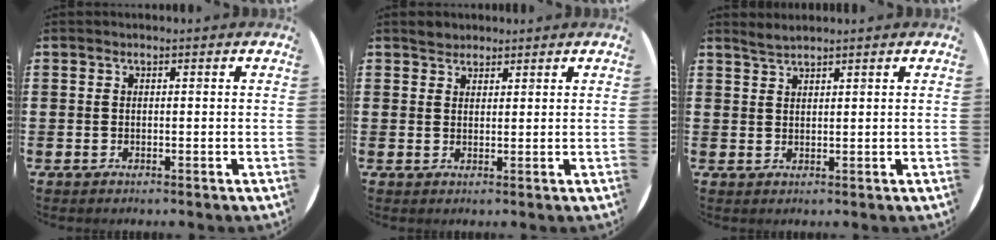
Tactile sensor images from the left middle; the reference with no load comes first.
{"total": 1.8, "force": [1.6, 0.6, -0.2], "torque": [0.008, -0.001, 0.032]}
{"total": 1.6, "force": [1.6, -0.2, 0.3], "torque": [-0.007, 0.001, 0.030]}